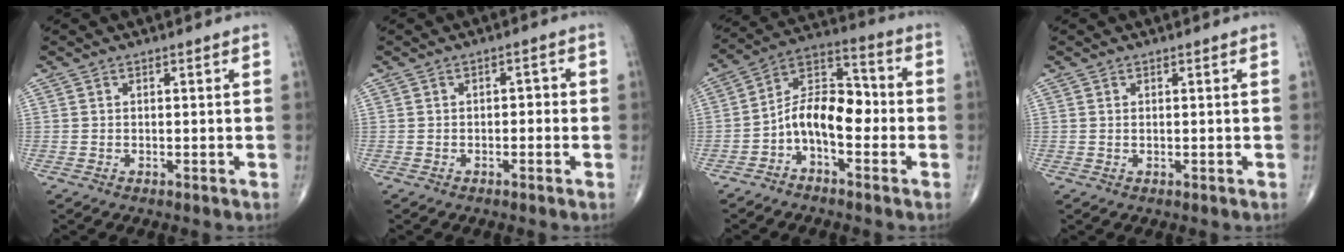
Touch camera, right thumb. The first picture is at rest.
{"total": 1.9, "force": [-0.4, 1.3, 1.3], "torque": [0.000, 0.006, -0.014]}
{"total": 11.4, "force": [-2.9, 6.3, 9.1], "torque": [-0.136, 0.059, -0.062]}
{"total": 0.0}